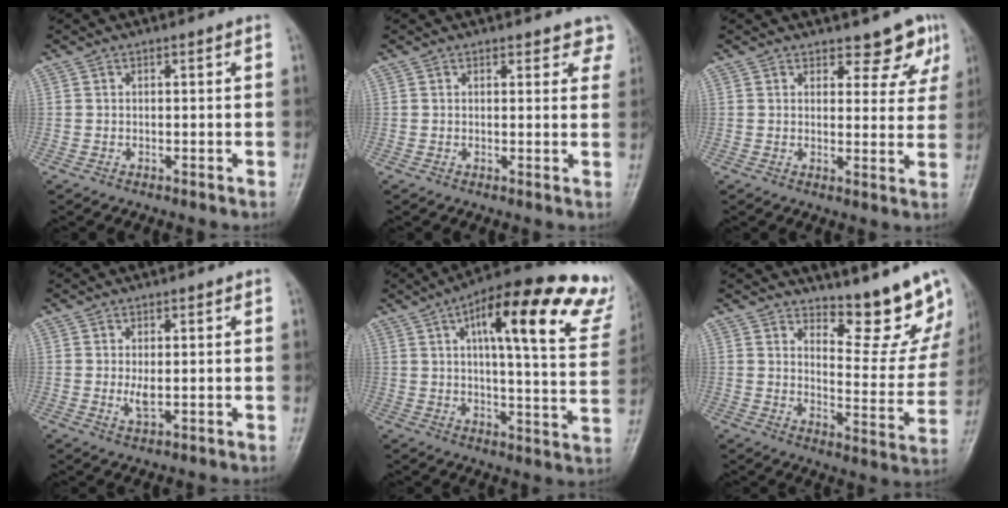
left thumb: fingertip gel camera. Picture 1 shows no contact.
{"total": 4.2, "force": [3.6, 2.0, 1.0], "torque": [0.030, -0.015, 0.026]}
{"total": 6.2, "force": [4.9, 3.1, 2.2], "torque": [0.008, -0.033, 0.052]}
{"total": 2.4, "force": [0.3, 1.1, 2.1], "torque": [-0.038, -0.008, 0.010]}
{"total": 25.4, "force": [13.8, 7.0, 20.1], "torque": [-0.251, -0.024, 0.172]}
{"total": 13.3, "force": [11.9, 3.4, 5.0], "torque": [-0.033, -0.119, 0.155]}